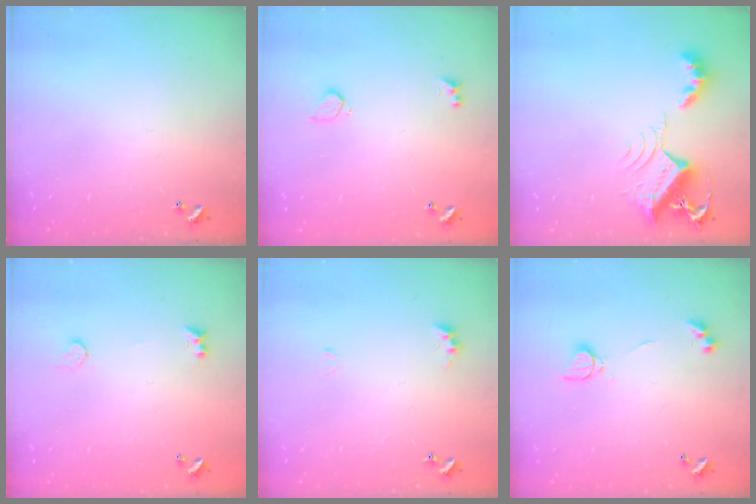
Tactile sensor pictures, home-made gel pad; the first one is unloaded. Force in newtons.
{"total": 2.1, "press": 1.8, "slide": 1.2}
{"total": 9.7, "press": 9.6, "slide": 1.1}
{"total": 1.4, "press": 1.1, "slide": 0.9}
{"total": 4.9, "press": 4.8, "slide": 0.7}
{"total": 4.4, "press": 4.3, "slide": 0.8}